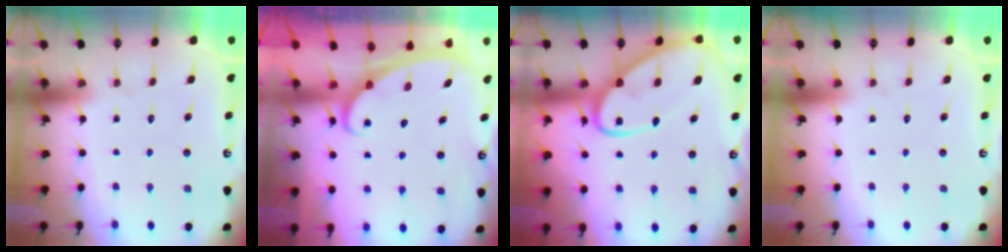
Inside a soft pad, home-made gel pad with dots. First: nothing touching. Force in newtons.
{"total": 2.3, "press": 2.3, "slide": 0.3}
{"total": 13.3, "press": 13.3, "slide": 1.2}
{"total": 0.0}